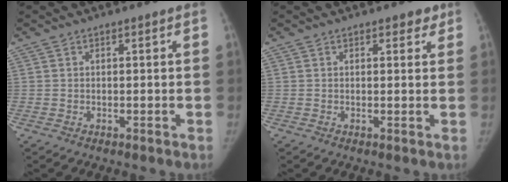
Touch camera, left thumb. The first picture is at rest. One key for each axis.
{"total": 2.0, "fx": 1.3, "fy": 1.2, "fz": 1.1, "tx": 0.005, "ty": -0.004, "tz": 0.012}